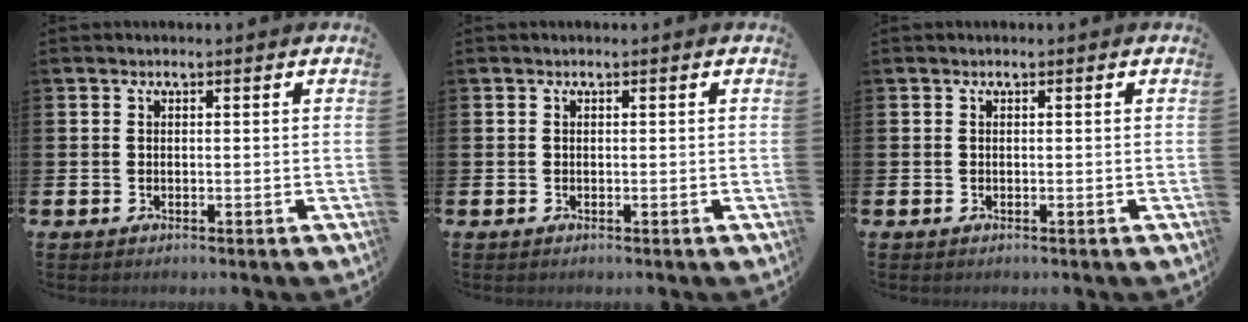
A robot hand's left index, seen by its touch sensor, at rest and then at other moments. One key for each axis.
{"total": 0.0}
{"total": 0.0}